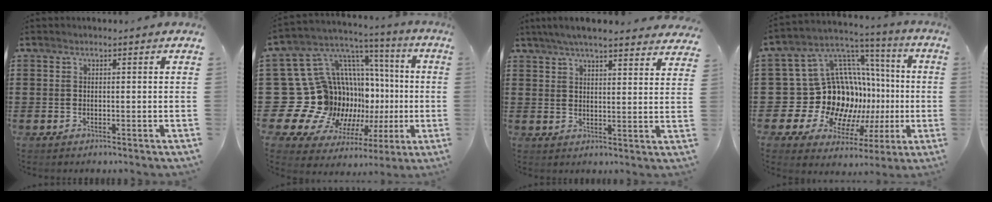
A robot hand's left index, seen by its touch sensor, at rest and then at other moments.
{"total": 20.1, "force": [-1.9, 17.5, 9.6], "torque": [-0.207, -0.051, 0.025]}
{"total": 5.3, "force": [4.8, 0.2, 2.2], "torque": [-0.056, -0.013, 0.088]}
{"total": 16.8, "force": [-1.3, 15.0, 7.4], "torque": [-0.171, -0.041, 0.015]}